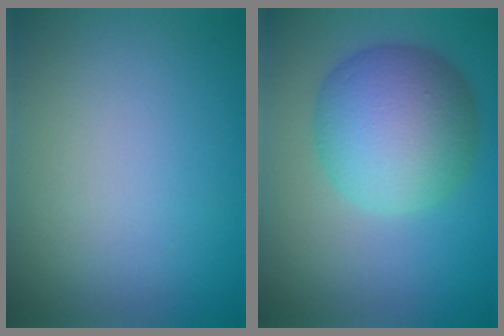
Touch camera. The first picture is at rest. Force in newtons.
{"total": 8.0, "press": 8.0, "slide": 0.2}